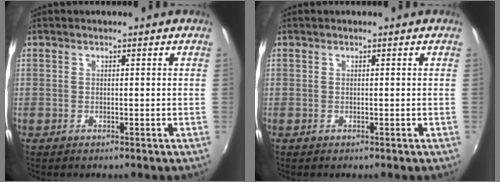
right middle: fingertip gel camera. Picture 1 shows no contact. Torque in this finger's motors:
{"motor_torque": [0.00, 0.00, 0.00, 0.00]}